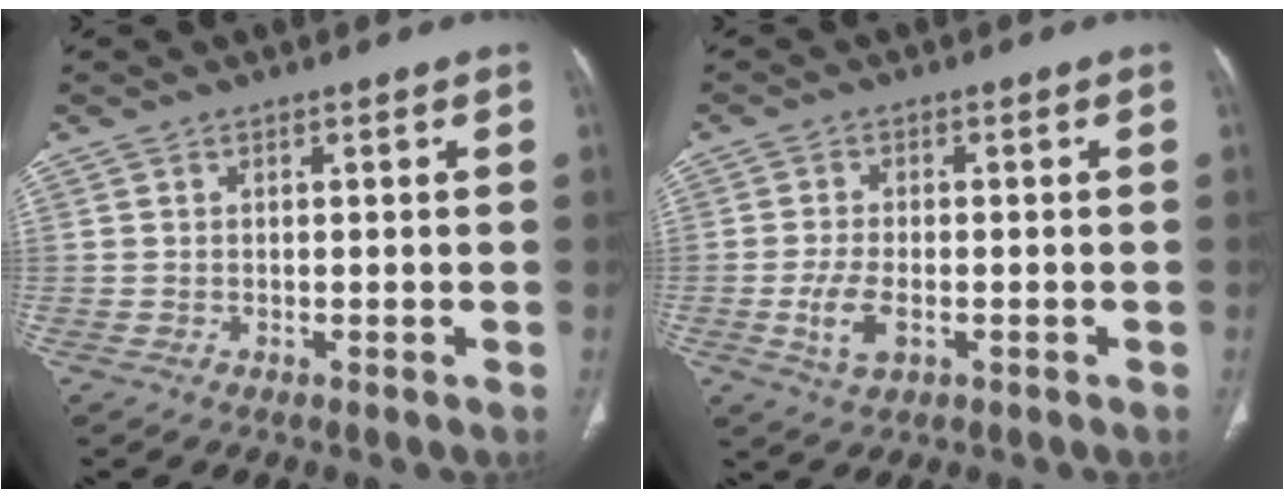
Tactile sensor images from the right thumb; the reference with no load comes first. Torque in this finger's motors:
{"motor_torque": [-0.23, 0.32, 0.21, 0.47, 0.22]}